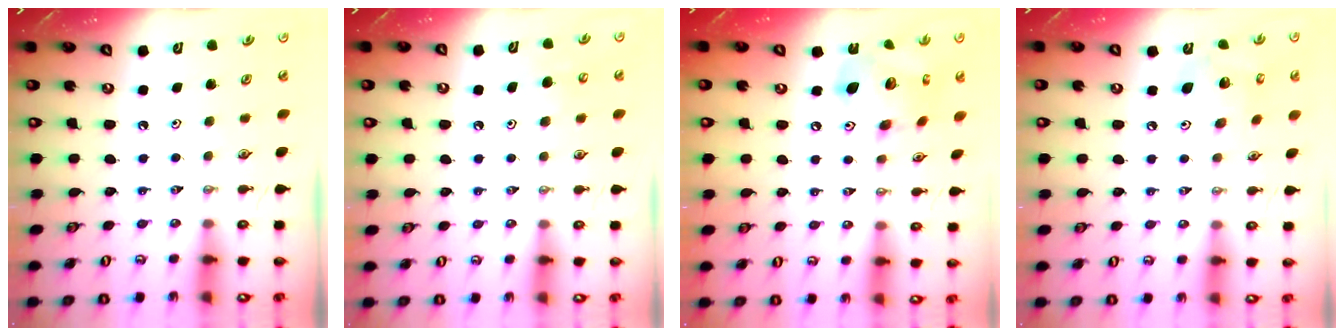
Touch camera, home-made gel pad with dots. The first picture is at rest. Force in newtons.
{"total": 5.4, "press": 5.3, "slide": 0.9}
{"total": 16.5, "press": 16.4, "slide": 1.8}
{"total": 11.7, "press": 11.5, "slide": 2.2}